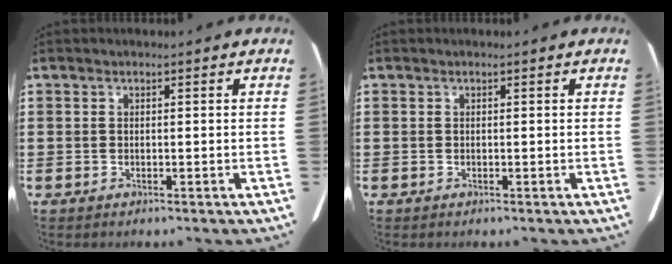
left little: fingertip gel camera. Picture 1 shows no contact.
{"total": 0.0}